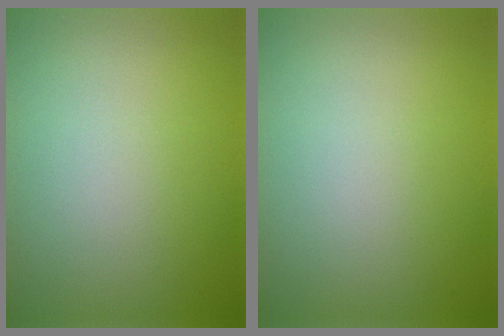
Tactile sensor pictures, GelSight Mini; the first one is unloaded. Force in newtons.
{"total": 0.0}